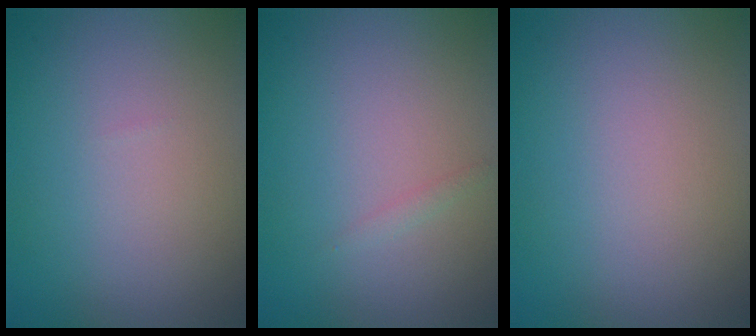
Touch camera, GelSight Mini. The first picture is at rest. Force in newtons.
{"total": 0.6, "press": 0.6, "slide": 0.0}
{"total": 0.0}